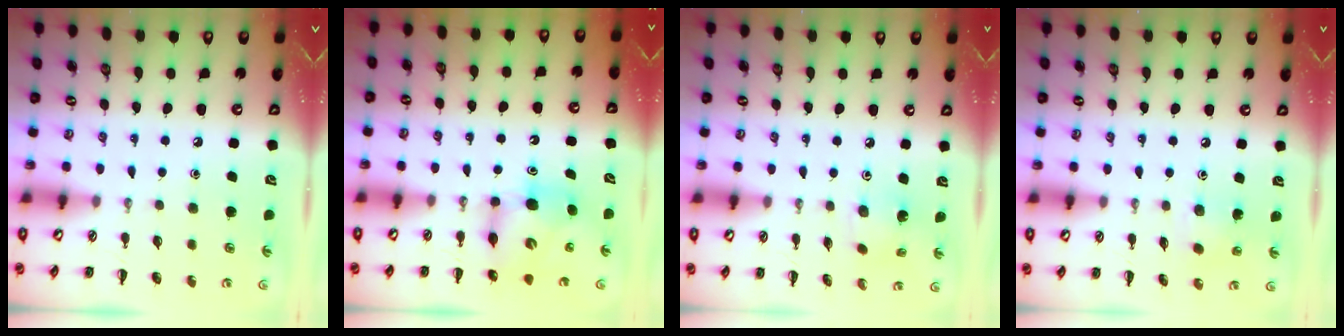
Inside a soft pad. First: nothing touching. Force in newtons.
{"total": 7.1, "press": 7.1, "slide": 0.5}
{"total": 1.8, "press": 1.7, "slide": 0.5}
{"total": 3.5, "press": 3.5, "slide": 0.5}